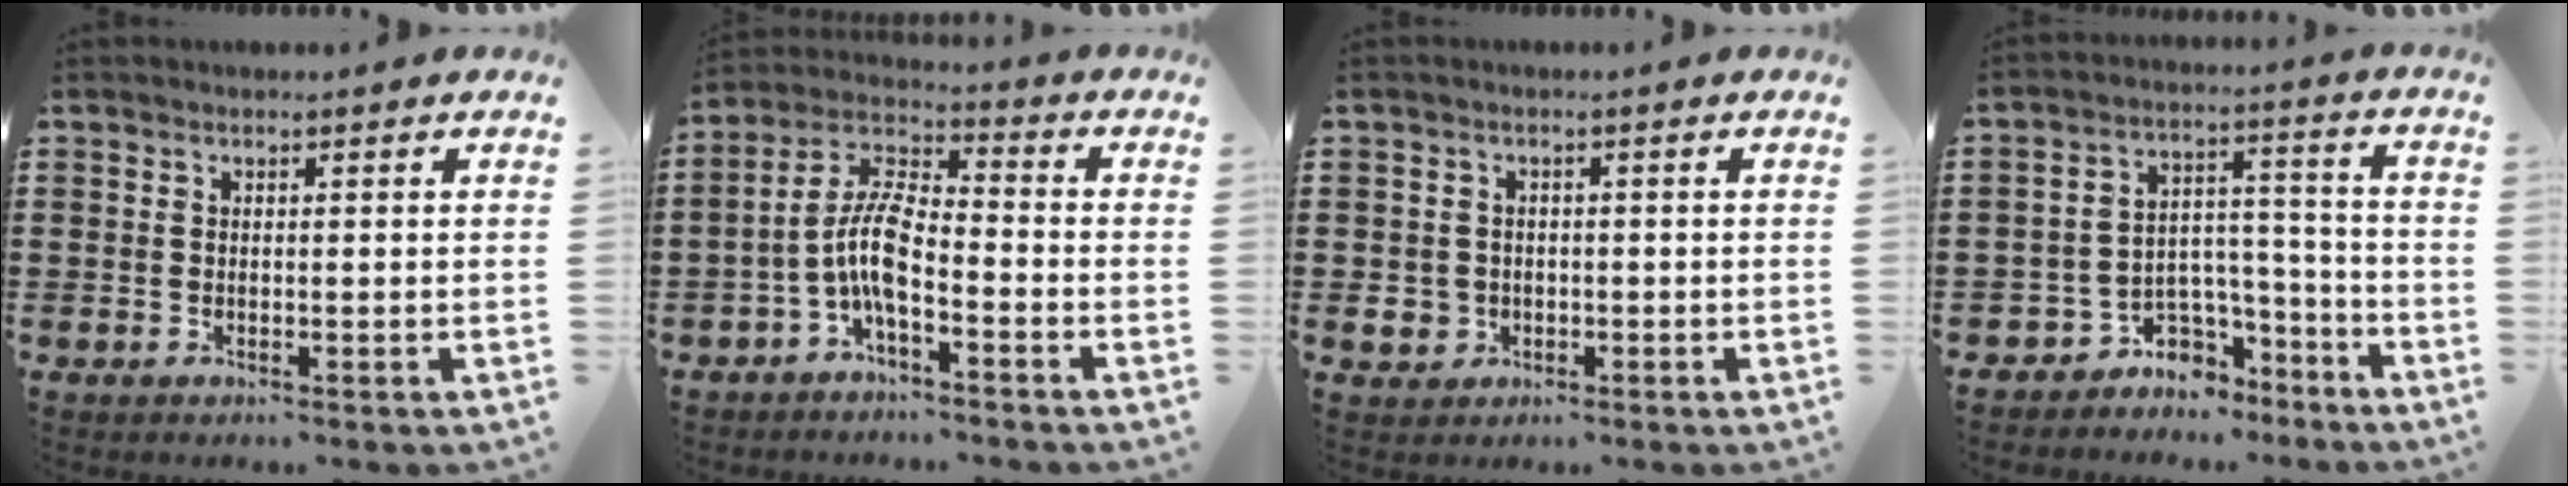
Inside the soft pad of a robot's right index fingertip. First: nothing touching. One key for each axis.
{"total": 8.3, "fx": -3.1, "fy": 2.7, "fz": 7.2, "tx": -0.173, "ty": -0.008, "tz": -0.067}
{"total": 2.0, "fx": -0.4, "fy": 2.0, "fz": 0.4, "tx": -0.015, "ty": 0.005, "tz": -0.010}
{"total": 4.7, "fx": -3.3, "fy": 3.4, "fz": 0.3, "tx": -0.019, "ty": 0.007, "tz": -0.064}